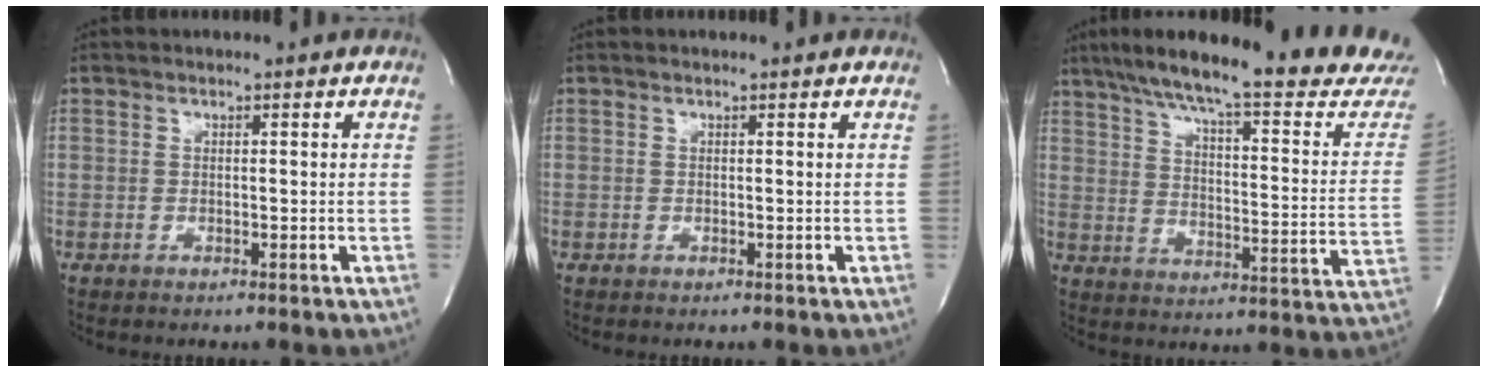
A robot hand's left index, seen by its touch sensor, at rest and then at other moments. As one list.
[{"total": 0.5, "force": [0.5, 0.1, 0.0], "torque": [-0.003, 0.003, 0.003]}, {"total": 27.5, "force": [23.9, 1.5, 13.6], "torque": [-0.213, -0.063, 0.310]}]